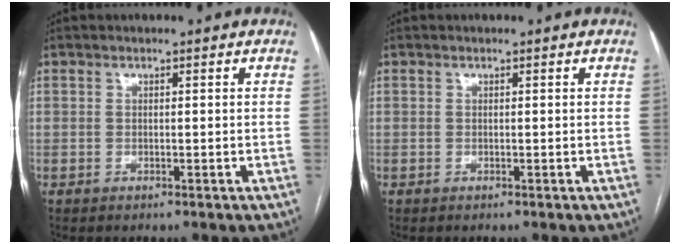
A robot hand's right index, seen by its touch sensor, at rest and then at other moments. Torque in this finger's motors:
{"motor_torque": [0.00, 0.00, 0.00, 0.01]}